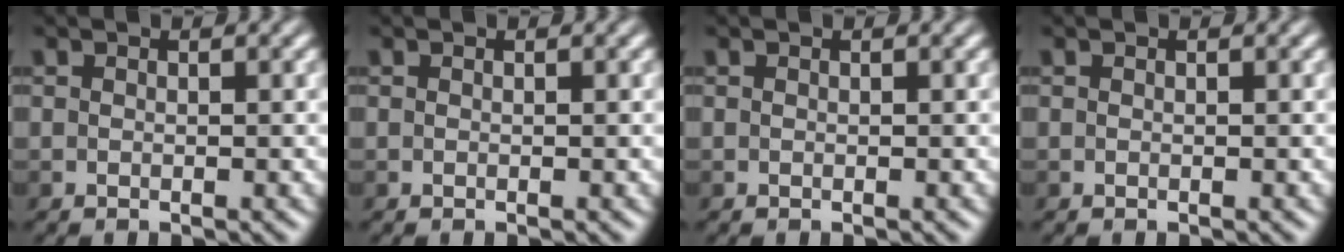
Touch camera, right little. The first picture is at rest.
{"total": 0.0}
{"total": 0.0}
{"total": 0.0}